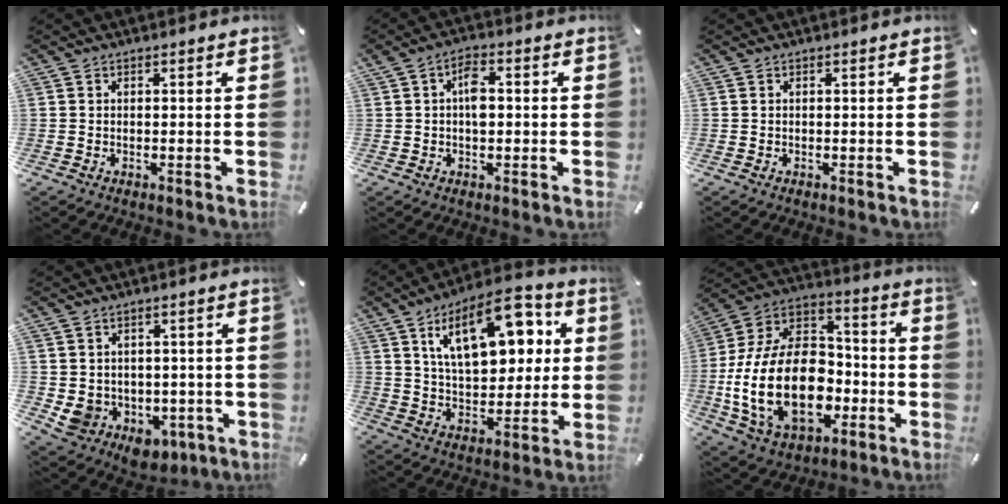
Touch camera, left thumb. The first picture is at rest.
{"total": 5.0, "force": [0.4, 2.8, 4.1], "torque": [-0.065, 0.005, 0.003]}
{"total": 0.0}
{"total": 6.5, "force": [0.3, 6.4, 1.5], "torque": [-0.036, -0.021, 0.013]}
{"total": 20.2, "force": [8.7, 10.6, 14.8], "torque": [-0.234, -0.021, 0.146]}
{"total": 27.2, "force": [-6.6, 17.9, 19.4], "torque": [-0.402, 0.014, -0.102]}